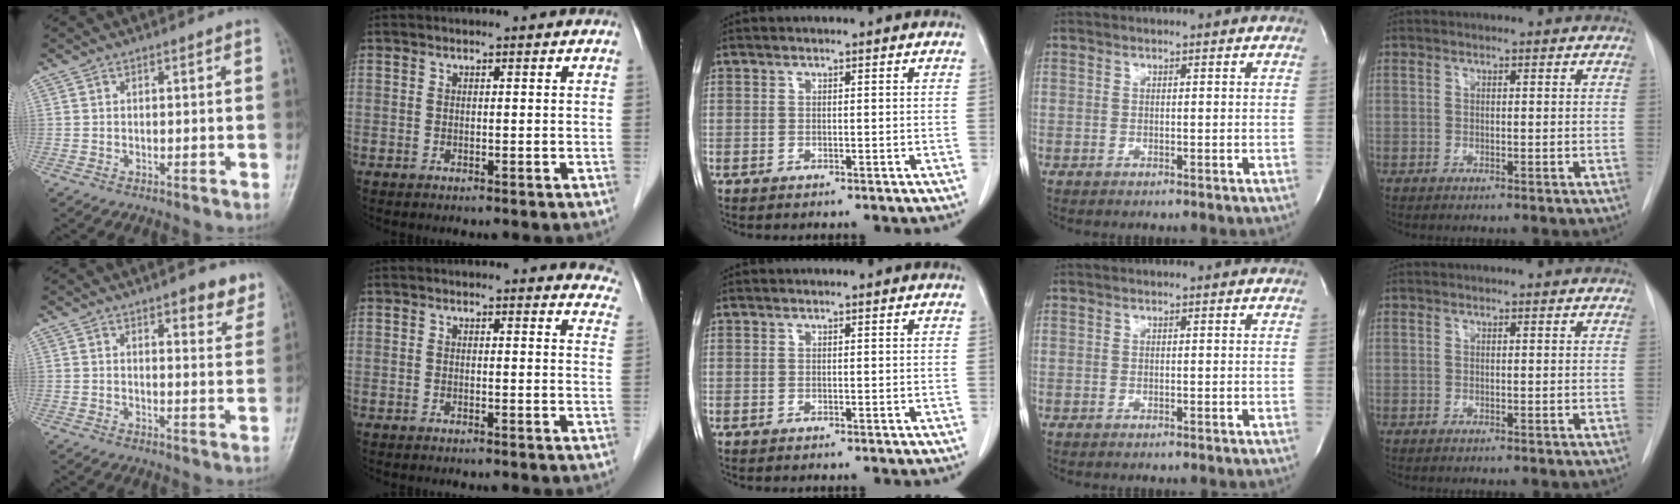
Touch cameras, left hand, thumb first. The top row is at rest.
{"thumb": {"total": 6.4, "force": [4.5, 2.3, 4.0], "torque": [-0.023, -0.023, 0.054]}, "index": {"total": 8.9, "force": [8.6, 1.9, 1.0], "torque": [0.032, -0.031, 0.050]}}